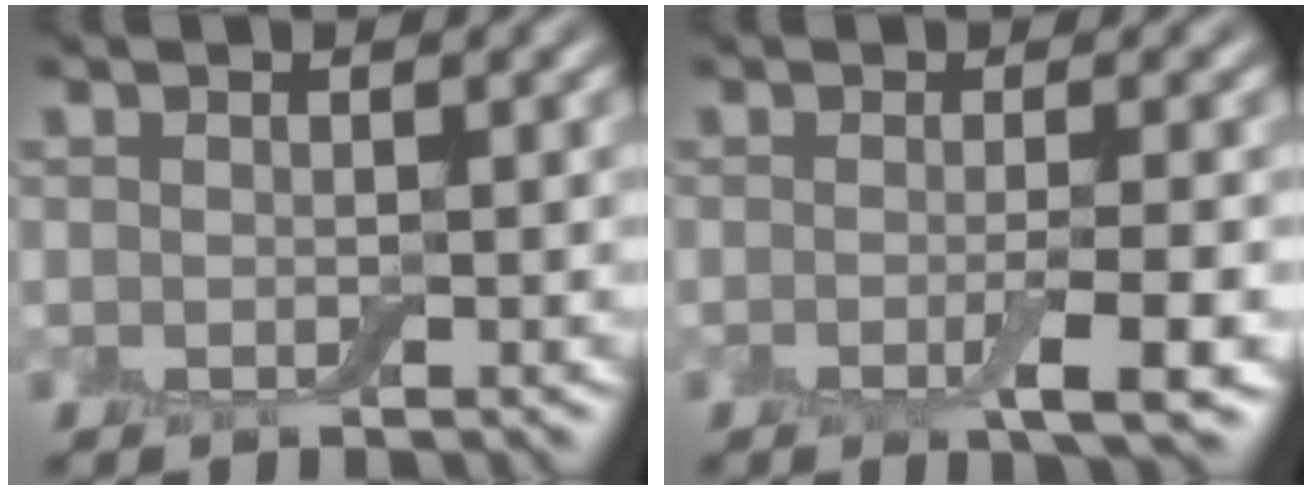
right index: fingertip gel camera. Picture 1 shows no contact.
{"total": 3.8, "force": [-1.0, 0.7, 3.6], "torque": [-0.055, -0.006, -0.018]}